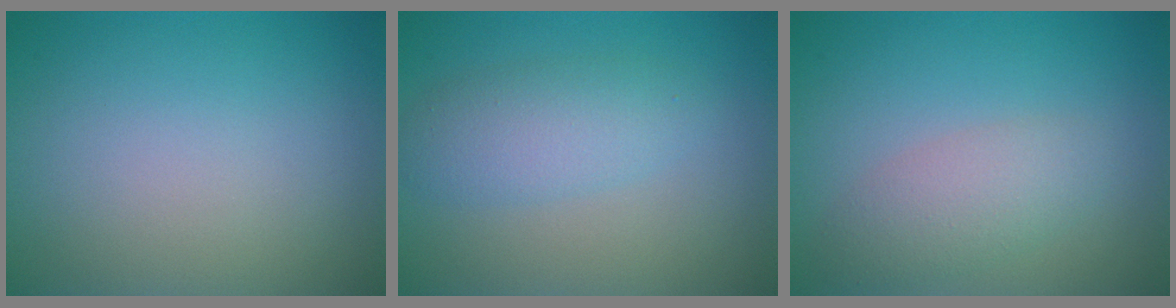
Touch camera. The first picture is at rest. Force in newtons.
{"total": 3.3, "press": 3.3, "slide": 0.1}
{"total": 2.8, "press": 2.8, "slide": 0.2}